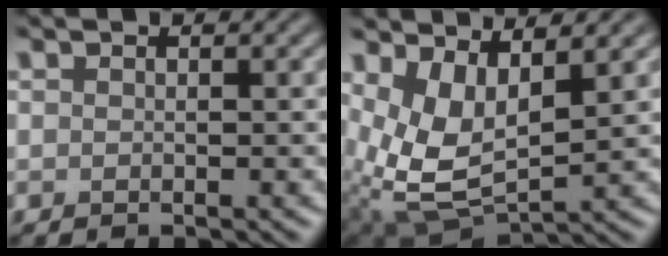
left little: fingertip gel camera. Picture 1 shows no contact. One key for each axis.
{"total": 6.7, "fx": 1.8, "fy": 3.5, "fz": 5.4, "tx": -0.122, "ty": -0.014, "tz": 0.040}